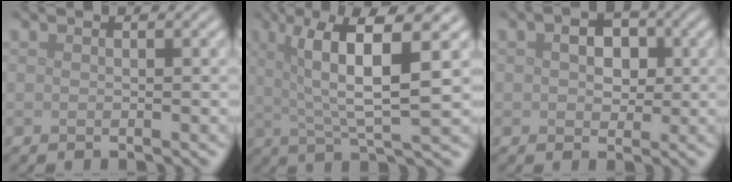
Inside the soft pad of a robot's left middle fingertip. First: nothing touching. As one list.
[{"total": 8.6, "force": [2.8, 1.7, 8.0], "torque": [-0.121, 0.006, 0.046]}, {"total": 2.8, "force": [0.5, 2.0, 1.9], "torque": [-0.034, 0.002, 0.003]}]